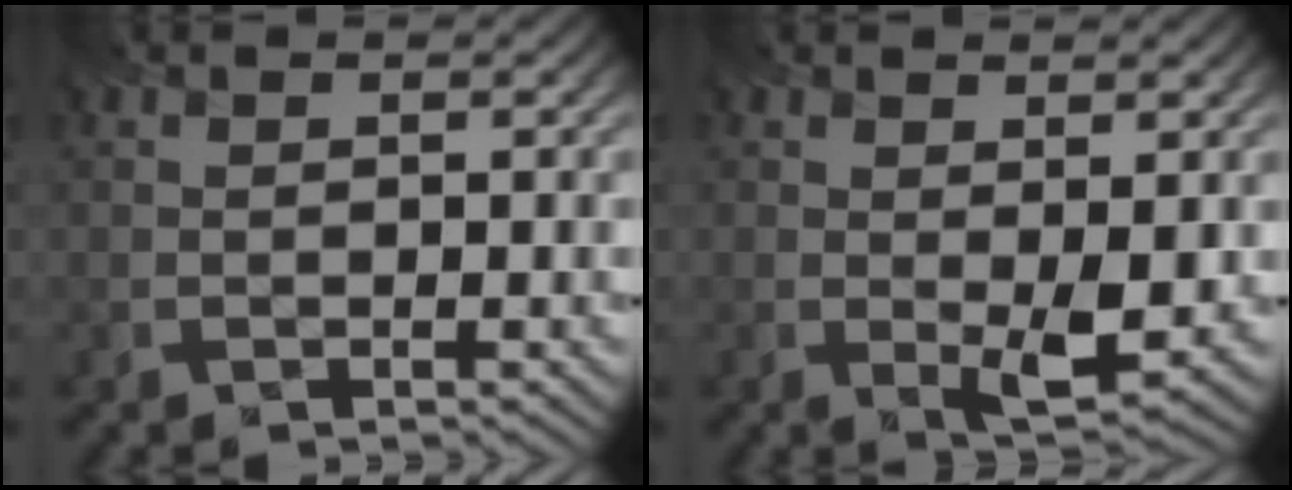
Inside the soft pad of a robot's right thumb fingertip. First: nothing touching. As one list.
[{"total": 3.5, "force": [0.3, 1.2, 3.3], "torque": [-0.064, -0.011, 0.011]}]